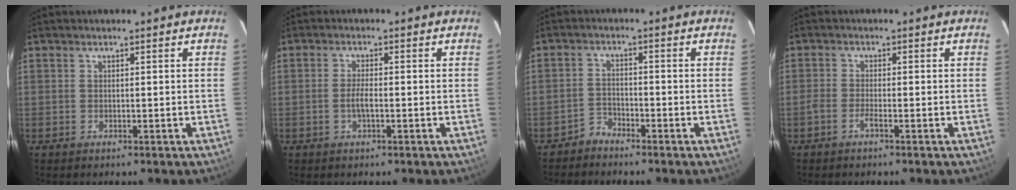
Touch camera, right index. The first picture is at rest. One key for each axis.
{"total": 2.4, "fx": -0.8, "fy": 0.4, "fz": 2.2, "tx": -0.044, "ty": -0.002, "tz": -0.014}
{"total": 2.5, "fx": -2.4, "fy": 0.8, "fz": -0.3, "tx": 0.006, "ty": 0.002, "tz": -0.046}
{"total": 1.8, "fx": -1.3, "fy": 0.1, "fz": 1.3, "tx": -0.038, "ty": 0.001, "tz": -0.031}